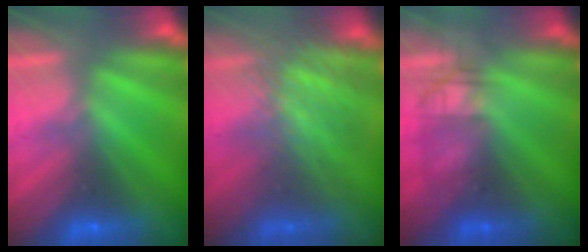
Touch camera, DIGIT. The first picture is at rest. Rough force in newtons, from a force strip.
{"total": 2.9}
{"total": 2.2}